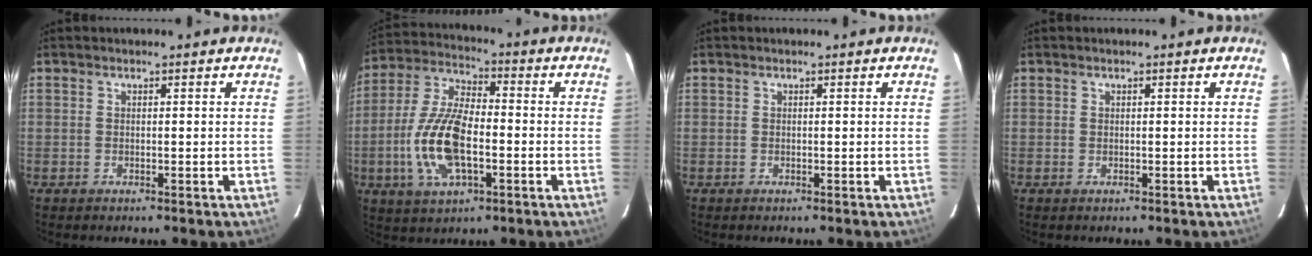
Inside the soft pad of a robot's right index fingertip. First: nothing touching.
{"total": 14.4, "force": [-3.5, 6.2, 12.5], "torque": [-0.266, 0.002, -0.067]}
{"total": 0.0}
{"total": 0.0}